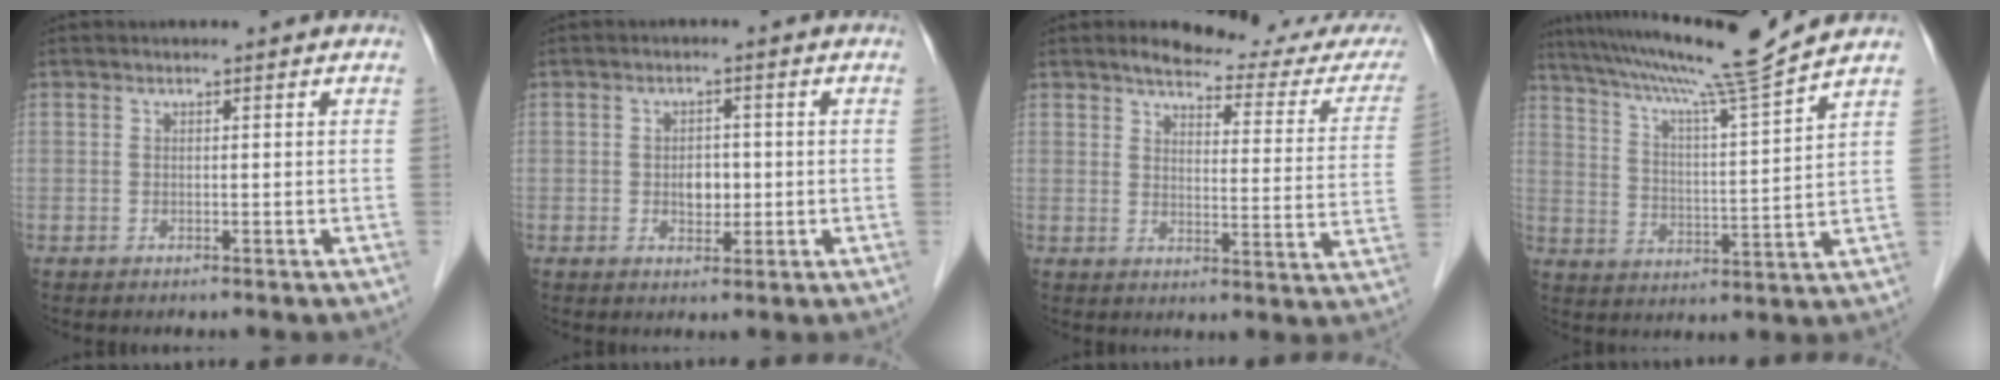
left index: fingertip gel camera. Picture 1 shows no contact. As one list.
[{"total": 3.1, "force": [-0.3, 2.1, 2.2], "torque": [-0.033, 0.004, -0.001]}, {"total": 17.1, "force": [15.7, 2.7, 6.2], "torque": [-0.057, -0.045, 0.169]}, {"total": 14.3, "force": [12.6, -2.8, 6.2], "torque": [-0.115, -0.018, 0.199]}]